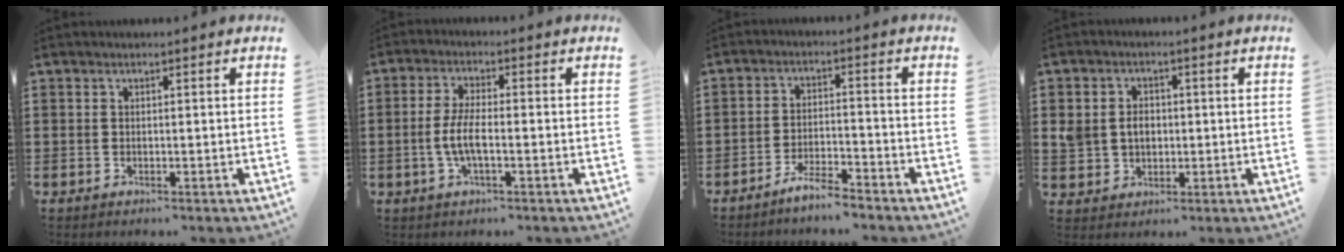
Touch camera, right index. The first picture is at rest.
{"total": 4.9, "force": [-1.3, 1.3, 4.5], "torque": [-0.106, -0.005, -0.033]}
{"total": 4.3, "force": [-4.1, 0.2, 1.5], "torque": [-0.034, 0.004, -0.080]}
{"total": 4.2, "force": [0.2, 3.7, 2.1], "torque": [-0.059, 0.010, -0.002]}